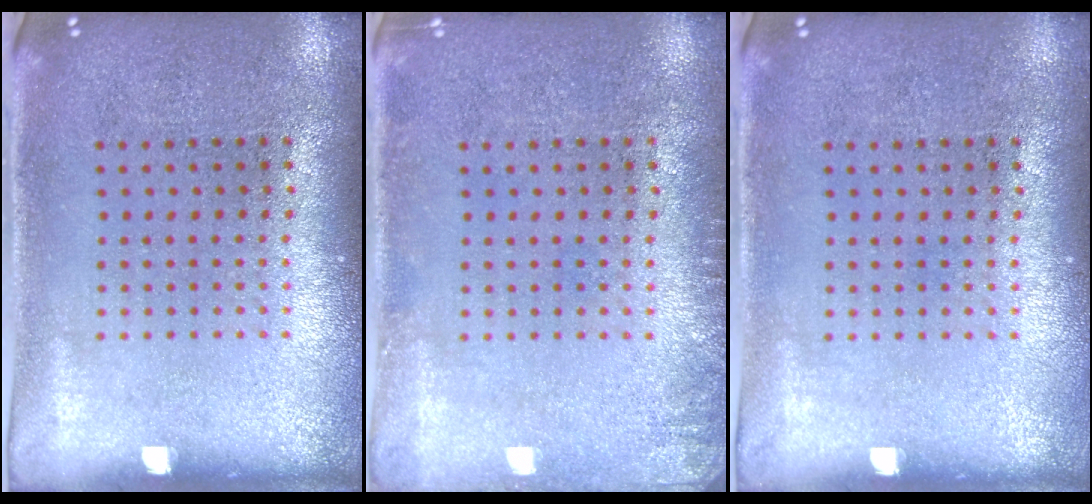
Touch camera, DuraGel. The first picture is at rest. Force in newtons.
{"total": 1.1, "press": 1.1, "slide": 0.2}
{"total": 0.0}